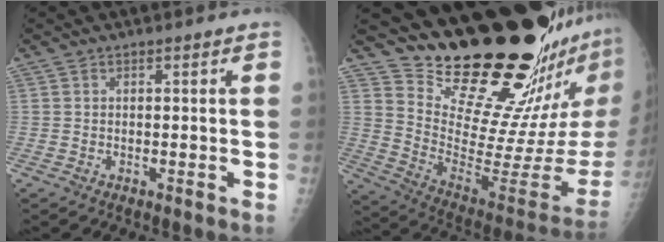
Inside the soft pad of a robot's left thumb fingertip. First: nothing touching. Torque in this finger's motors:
{"motor_torque": [1.42, 1.42, 1.40, -1.37, 0.08]}